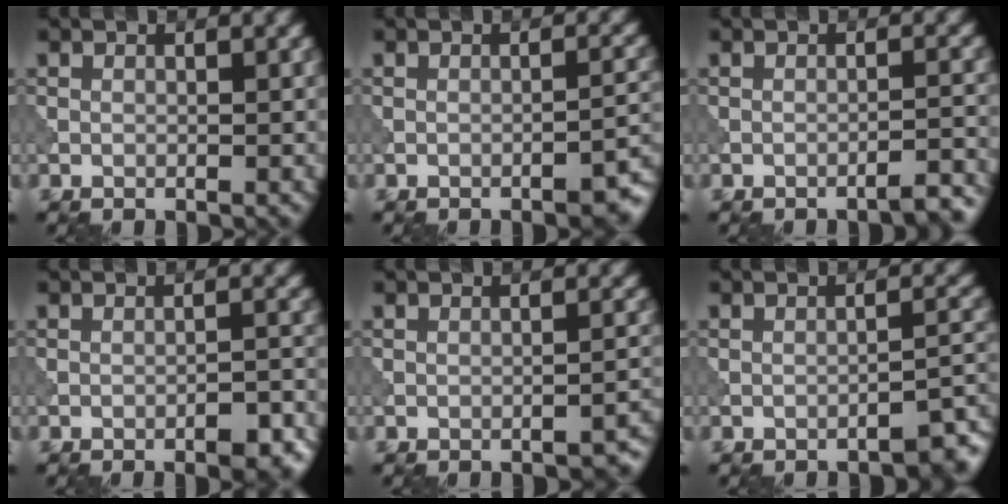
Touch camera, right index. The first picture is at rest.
{"total": 3.0, "force": [-2.1, 0.7, 2.1], "torque": [-0.024, 0.008, -0.032]}
{"total": 2.7, "force": [-2.2, 0.4, 1.4], "torque": [-0.010, 0.010, -0.038]}
{"total": 3.4, "force": [-2.2, 0.9, 2.5], "torque": [-0.042, 0.006, -0.029]}
{"total": 2.1, "force": [-1.9, 0.4, 0.9], "torque": [-0.003, 0.008, -0.025]}
{"total": 2.8, "force": [-2.3, 0.5, 1.5], "torque": [-0.012, 0.013, -0.038]}